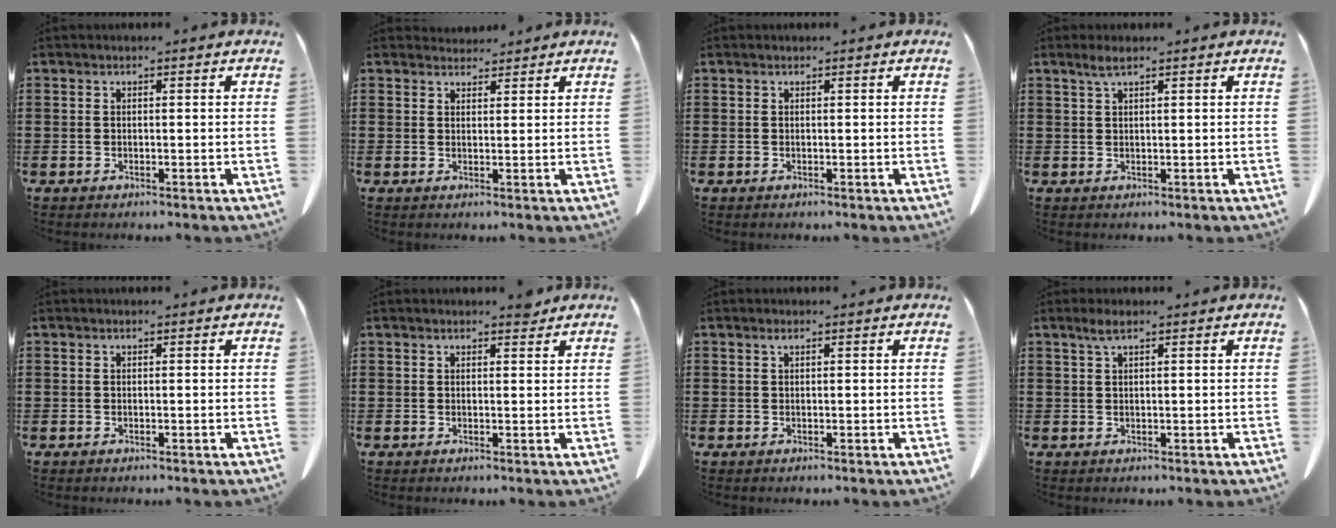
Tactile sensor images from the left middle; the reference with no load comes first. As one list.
[{"total": 2.3, "force": [2.2, 0.7, 0.0], "torque": [0.002, -0.004, 0.040]}, {"total": 0.0}, {"total": 1.9, "force": [1.2, 0.2, 1.4], "torque": [-0.031, -0.001, 0.023]}, {"total": 0.0}, {"total": 1.7, "force": [1.5, 0.4, 0.7], "torque": [-0.009, -0.002, 0.026]}, {"total": 0.5, "force": [0.3, 0.1, 0.4], "torque": [-0.010, -0.001, 0.007]}, {"total": 1.9, "force": [1.1, 0.2, 1.5], "torque": [-0.033, 0.000, 0.020]}]